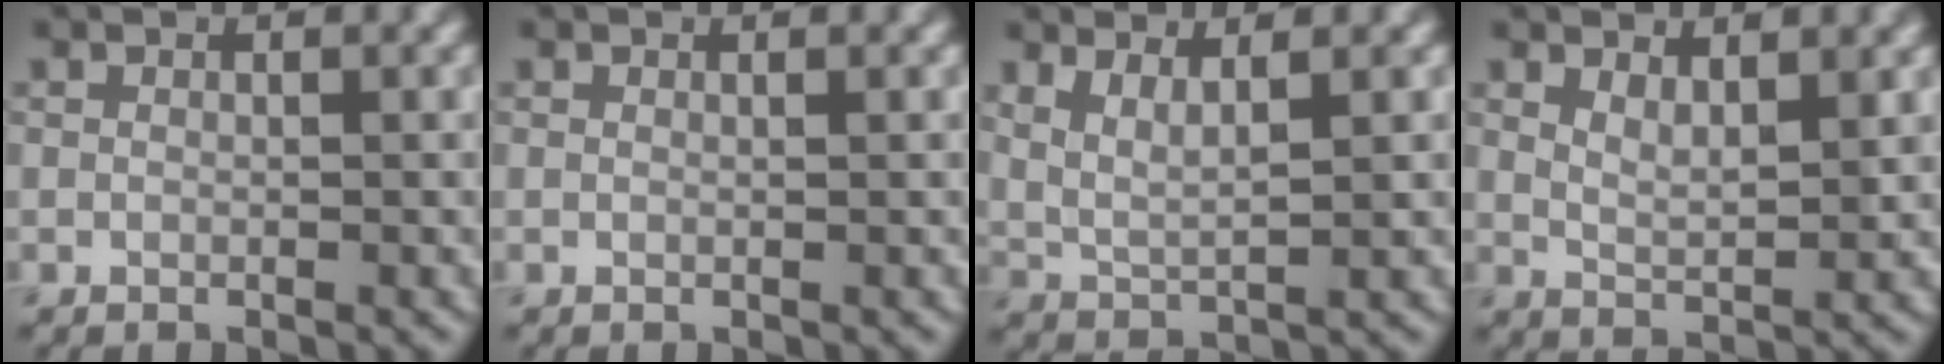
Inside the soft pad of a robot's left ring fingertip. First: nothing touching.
{"total": 0.7, "force": [0.4, 0.3, 0.5], "torque": [-0.002, -0.001, -0.001]}
{"total": 2.7, "force": [1.7, 0.7, 2.0], "torque": [-0.043, -0.009, 0.036]}
{"total": 2.3, "force": [1.5, 0.6, 1.5], "torque": [-0.028, -0.005, 0.029]}